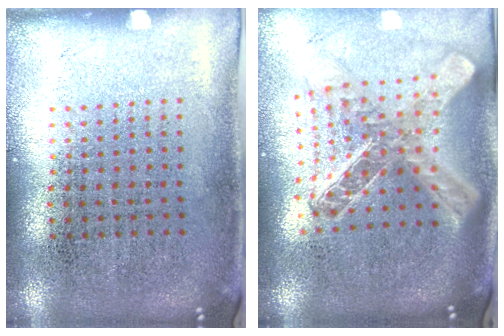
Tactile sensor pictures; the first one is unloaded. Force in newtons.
{"total": 2.6, "press": 2.0, "slide": 1.6}